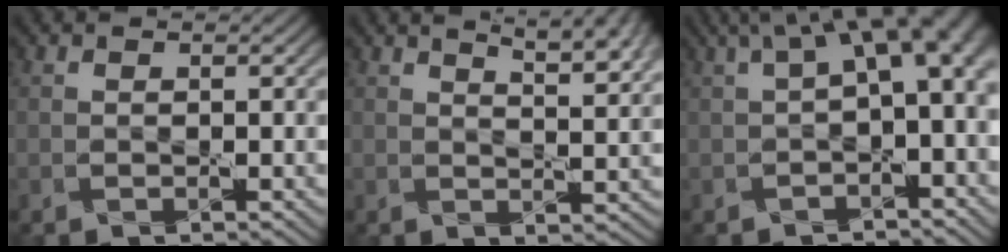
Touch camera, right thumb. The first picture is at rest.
{"total": 7.3, "force": [4.8, 1.8, 5.2], "torque": [-0.063, 0.009, 0.058]}
{"total": 8.4, "force": [1.6, 3.2, 7.5], "torque": [-0.111, 0.018, 0.027]}